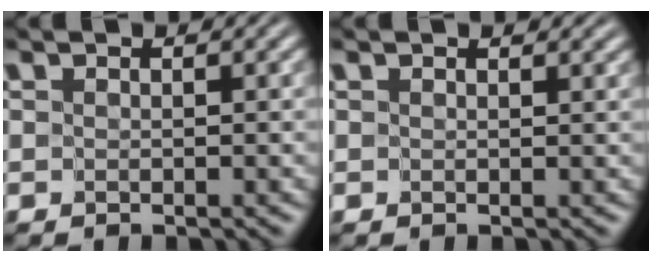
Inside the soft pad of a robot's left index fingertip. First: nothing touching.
{"total": 1.1, "force": [0.9, 0.4, 0.5], "torque": [-0.001, 0.001, 0.013]}